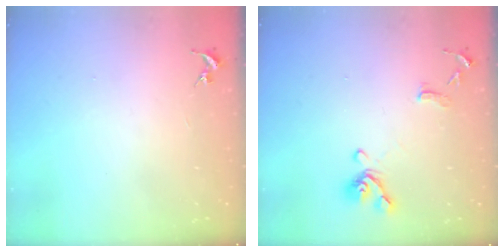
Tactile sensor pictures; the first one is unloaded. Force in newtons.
{"total": 10.9, "press": 10.8, "slide": 1.4}